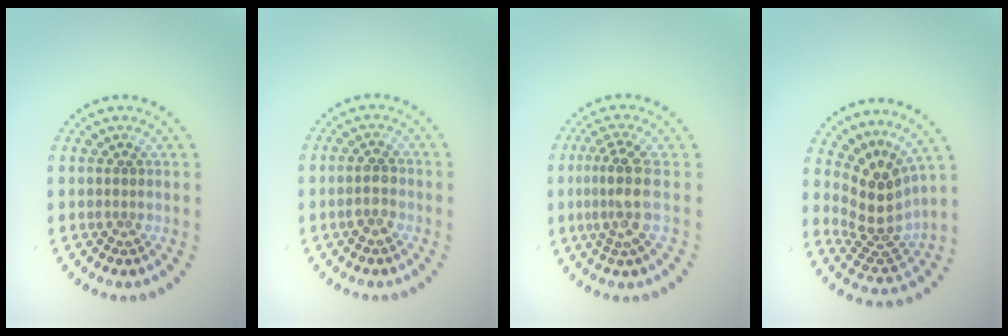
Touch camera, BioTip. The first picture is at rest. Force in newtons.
{"total": 1.8, "press": 1.8, "slide": 0.1}
{"total": 3.3, "press": 2.5, "slide": 2.2}
{"total": 4.0, "press": 2.8, "slide": 2.9}